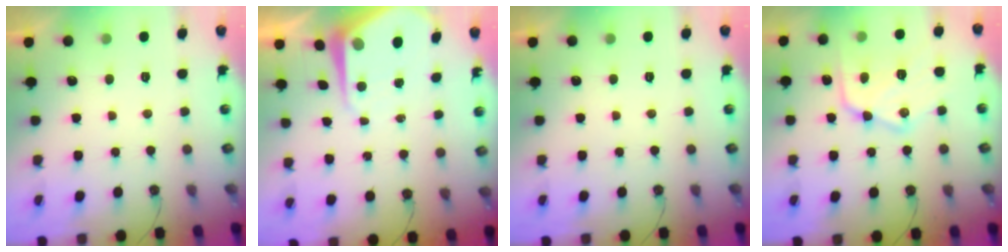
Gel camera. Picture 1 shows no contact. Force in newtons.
{"total": 6.7, "press": 6.7, "slide": 0.6}
{"total": 0.0}
{"total": 18.8, "press": 18.8, "slide": 1.7}